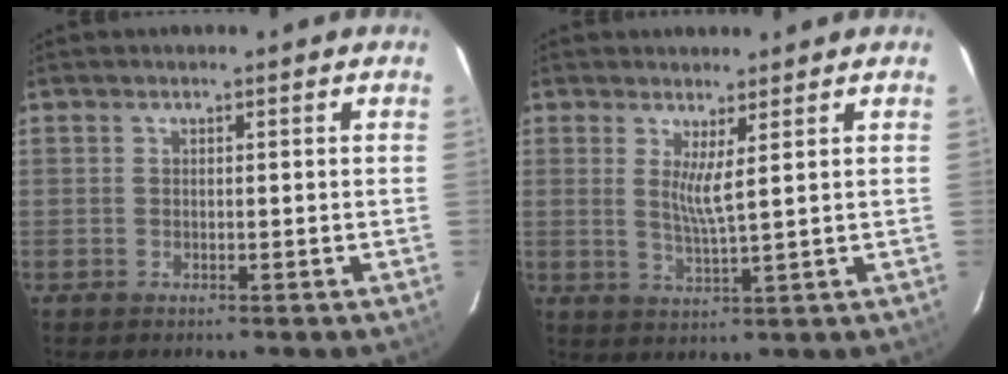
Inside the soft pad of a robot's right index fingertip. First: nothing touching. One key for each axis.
{"total": 3.6, "fx": 1.7, "fy": -0.5, "fz": 3.2, "tx": -0.061, "ty": -0.014, "tz": 0.027}